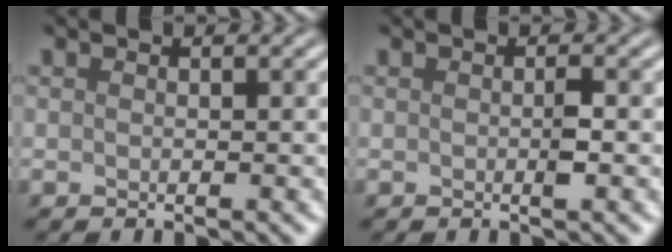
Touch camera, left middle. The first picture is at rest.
{"total": 1.0, "force": [-0.1, 0.1, 1.0], "torque": [-0.017, 0.000, -0.002]}